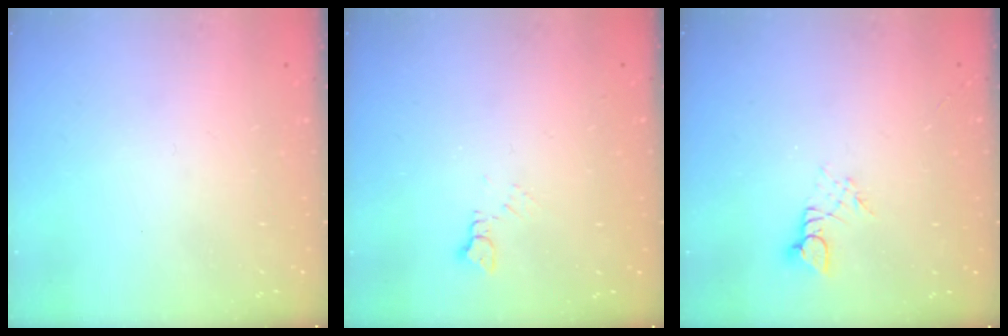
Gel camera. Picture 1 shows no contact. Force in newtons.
{"total": 2.8, "press": 2.8, "slide": 0.5}
{"total": 2.7, "press": 2.7, "slide": 0.3}